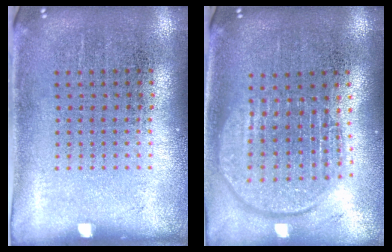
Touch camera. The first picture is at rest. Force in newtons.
{"total": 1.9, "press": 1.6, "slide": 1.0}